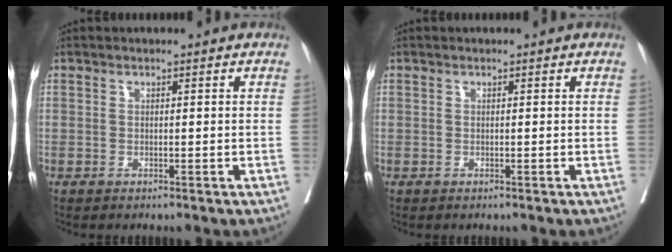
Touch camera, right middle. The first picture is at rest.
{"total": 0.0}